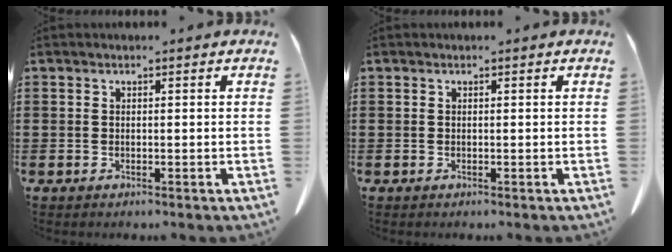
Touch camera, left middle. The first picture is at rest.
{"total": 0.0}